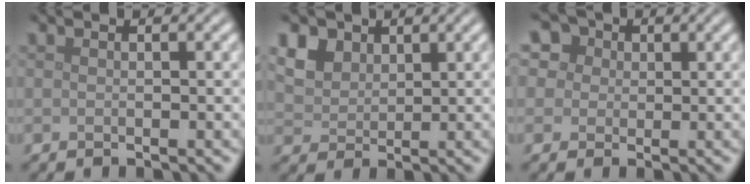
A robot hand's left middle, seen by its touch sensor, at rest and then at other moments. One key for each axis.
{"total": 5.6, "fx": 3.2, "fy": 3.9, "fz": 2.5, "tx": -0.089, "ty": 0.007, "tz": 0.063}
{"total": 7.5, "fx": 3.7, "fy": 5.6, "fz": 3.3, "tx": -0.065, "ty": 0.029, "tz": 0.033}